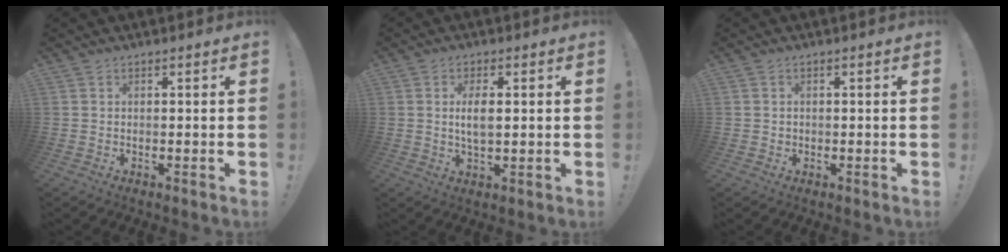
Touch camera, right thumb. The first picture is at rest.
{"total": 5.0, "force": [0.6, 2.3, 4.3], "torque": [-0.069, -0.005, 0.004]}
{"total": 0.8, "force": [0.0, 0.8, 0.0], "torque": [0.000, 0.004, 0.000]}